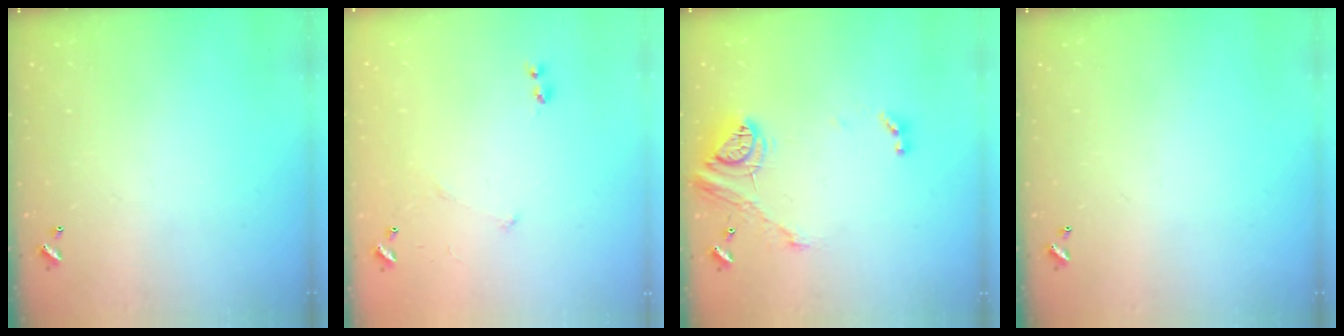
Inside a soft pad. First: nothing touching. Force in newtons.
{"total": 5.7, "press": 5.7, "slide": 0.8}
{"total": 14.9, "press": 14.8, "slide": 1.7}
{"total": 0.0}